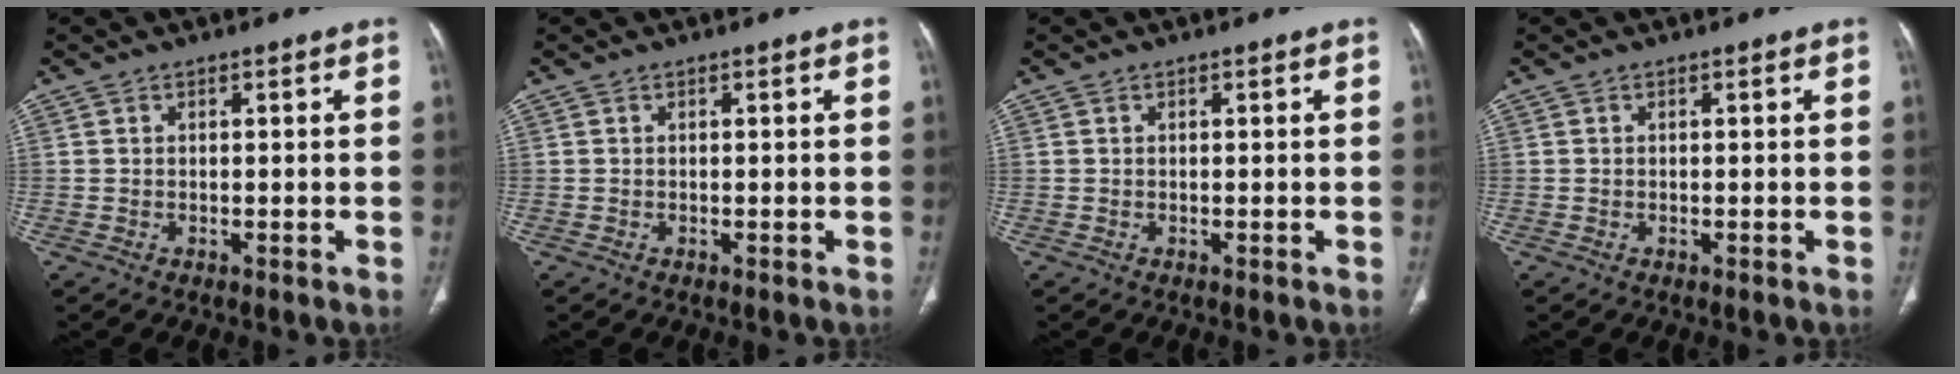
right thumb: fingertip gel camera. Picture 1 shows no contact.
{"total": 0.0}
{"total": 0.0}
{"total": 0.0}